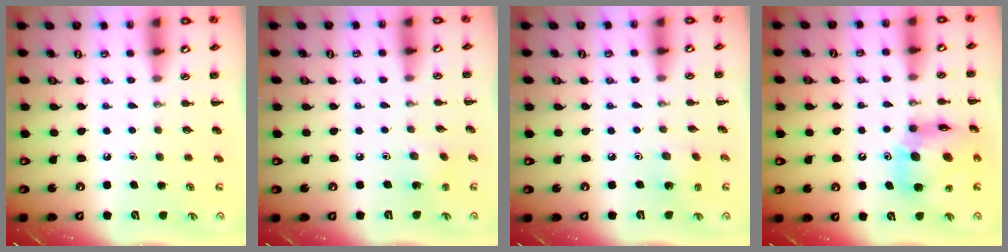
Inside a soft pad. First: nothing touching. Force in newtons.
{"total": 1.7, "press": 1.6, "slide": 0.6}
{"total": 1.8, "press": 1.7, "slide": 0.8}
{"total": 15.2, "press": 14.4, "slide": 4.8}